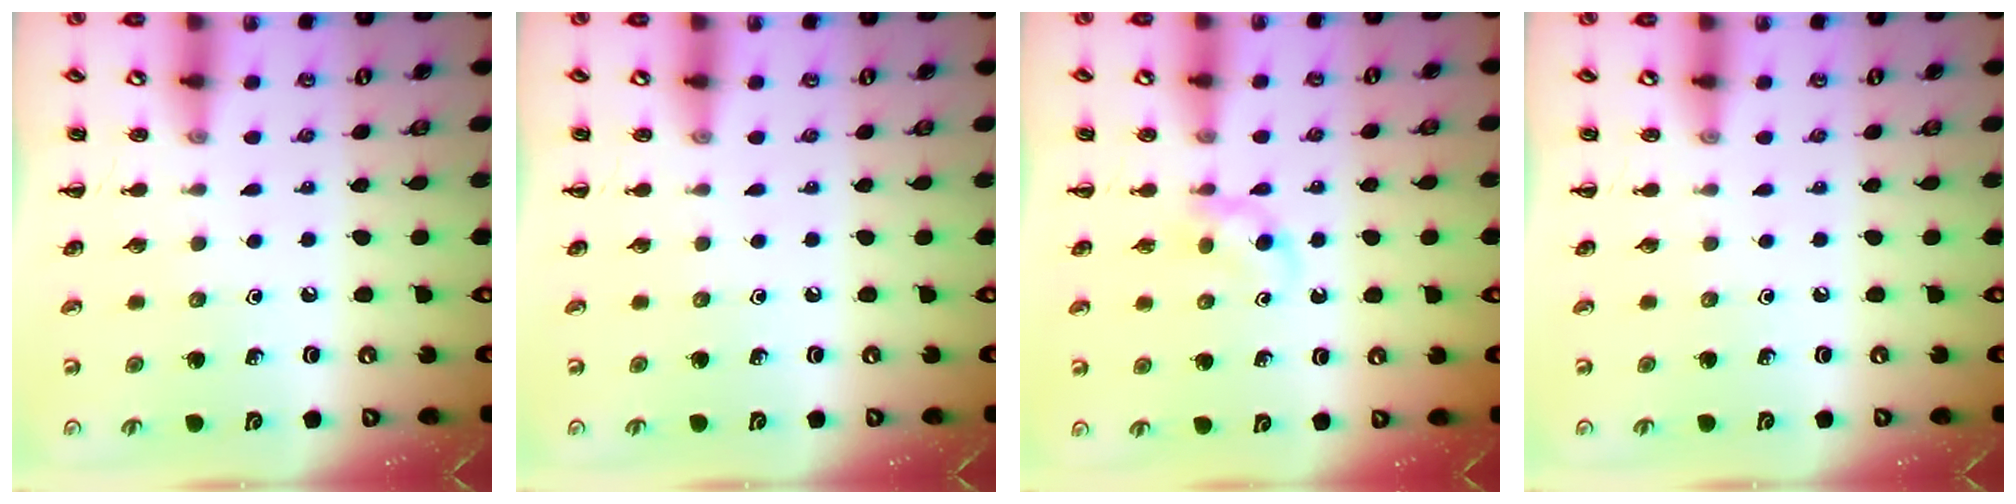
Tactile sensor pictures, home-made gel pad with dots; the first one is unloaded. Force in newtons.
{"total": 0.0}
{"total": 2.5, "press": 2.3, "slide": 1.1}
{"total": 0.0}